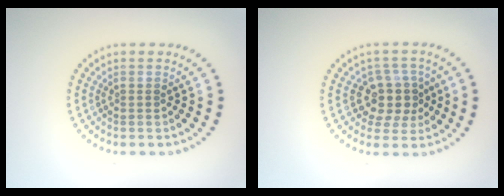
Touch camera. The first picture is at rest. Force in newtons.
{"total": 3.6, "press": 3.1, "slide": 1.8}